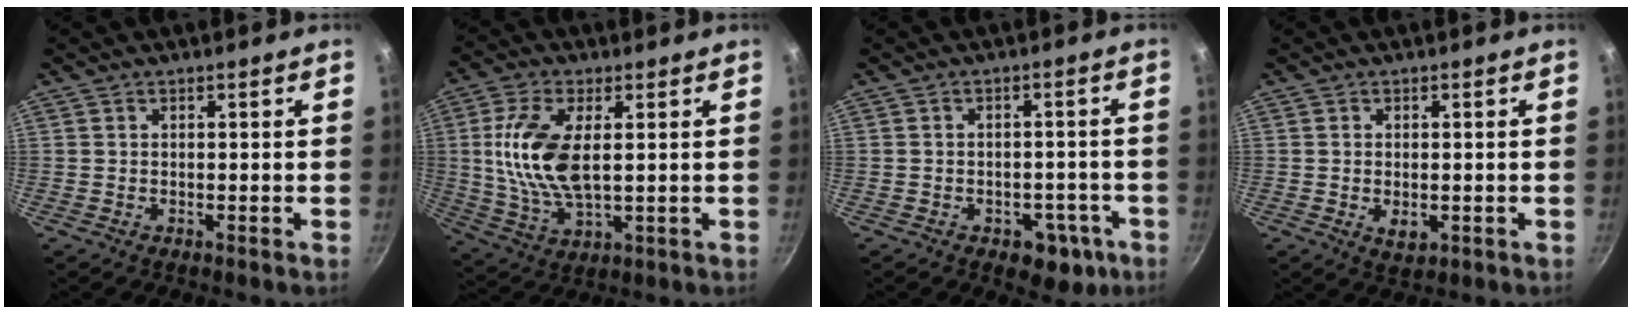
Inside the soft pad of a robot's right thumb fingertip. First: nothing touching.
{"total": 13.1, "force": [2.0, 6.3, 11.3], "torque": [-0.224, -0.004, 0.040]}
{"total": 7.4, "force": [-3.2, 5.0, 4.3], "torque": [-0.018, 0.028, -0.025]}
{"total": 3.4, "force": [-0.6, 2.1, 2.6], "torque": [-0.042, -0.009, -0.006]}